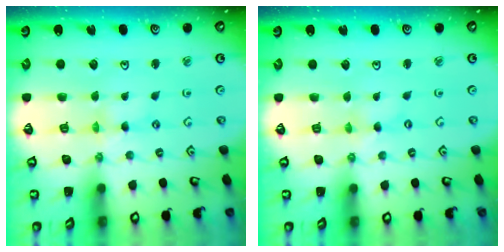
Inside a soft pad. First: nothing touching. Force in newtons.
{"total": 0.0}